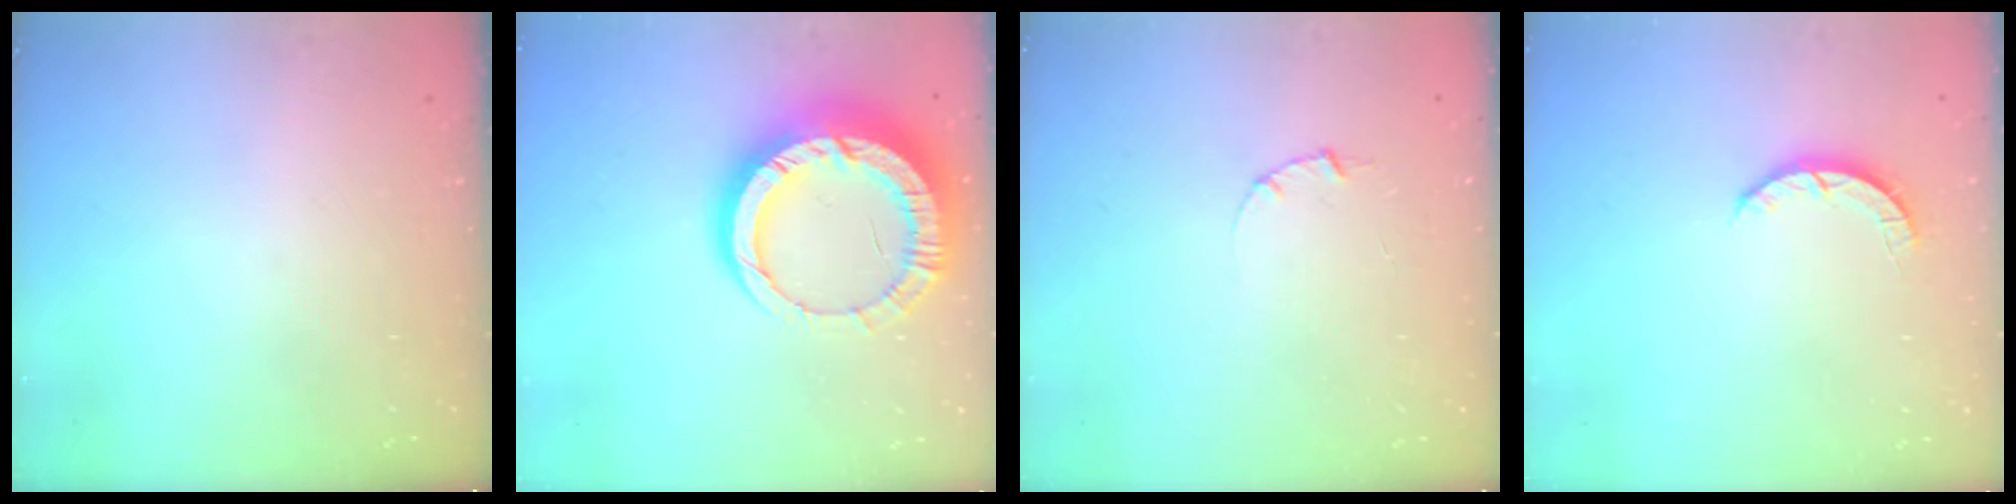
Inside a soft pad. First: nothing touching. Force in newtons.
{"total": 17.1, "press": 17.0, "slide": 1.9}
{"total": 1.0, "press": 1.0, "slide": 0.3}
{"total": 2.7, "press": 2.7, "slide": 0.4}